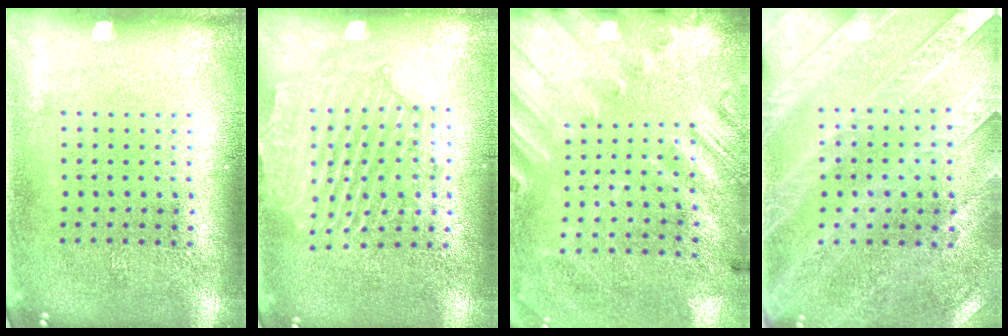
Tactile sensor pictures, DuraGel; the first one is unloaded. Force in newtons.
{"total": 2.1, "press": 2.0, "slide": 0.6}
{"total": 2.7, "press": 1.9, "slide": 1.9}
{"total": 3.0, "press": 2.6, "slide": 1.4}